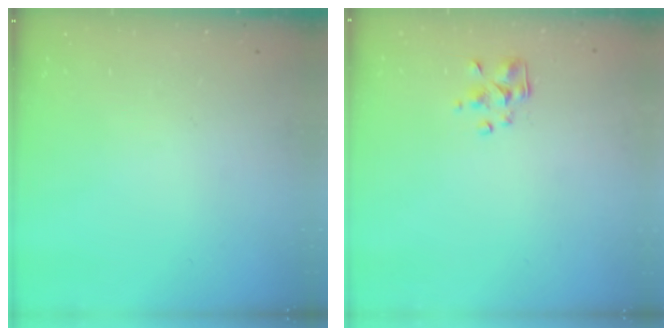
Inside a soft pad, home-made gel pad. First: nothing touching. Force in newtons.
{"total": 2.5, "press": 2.4, "slide": 0.7}